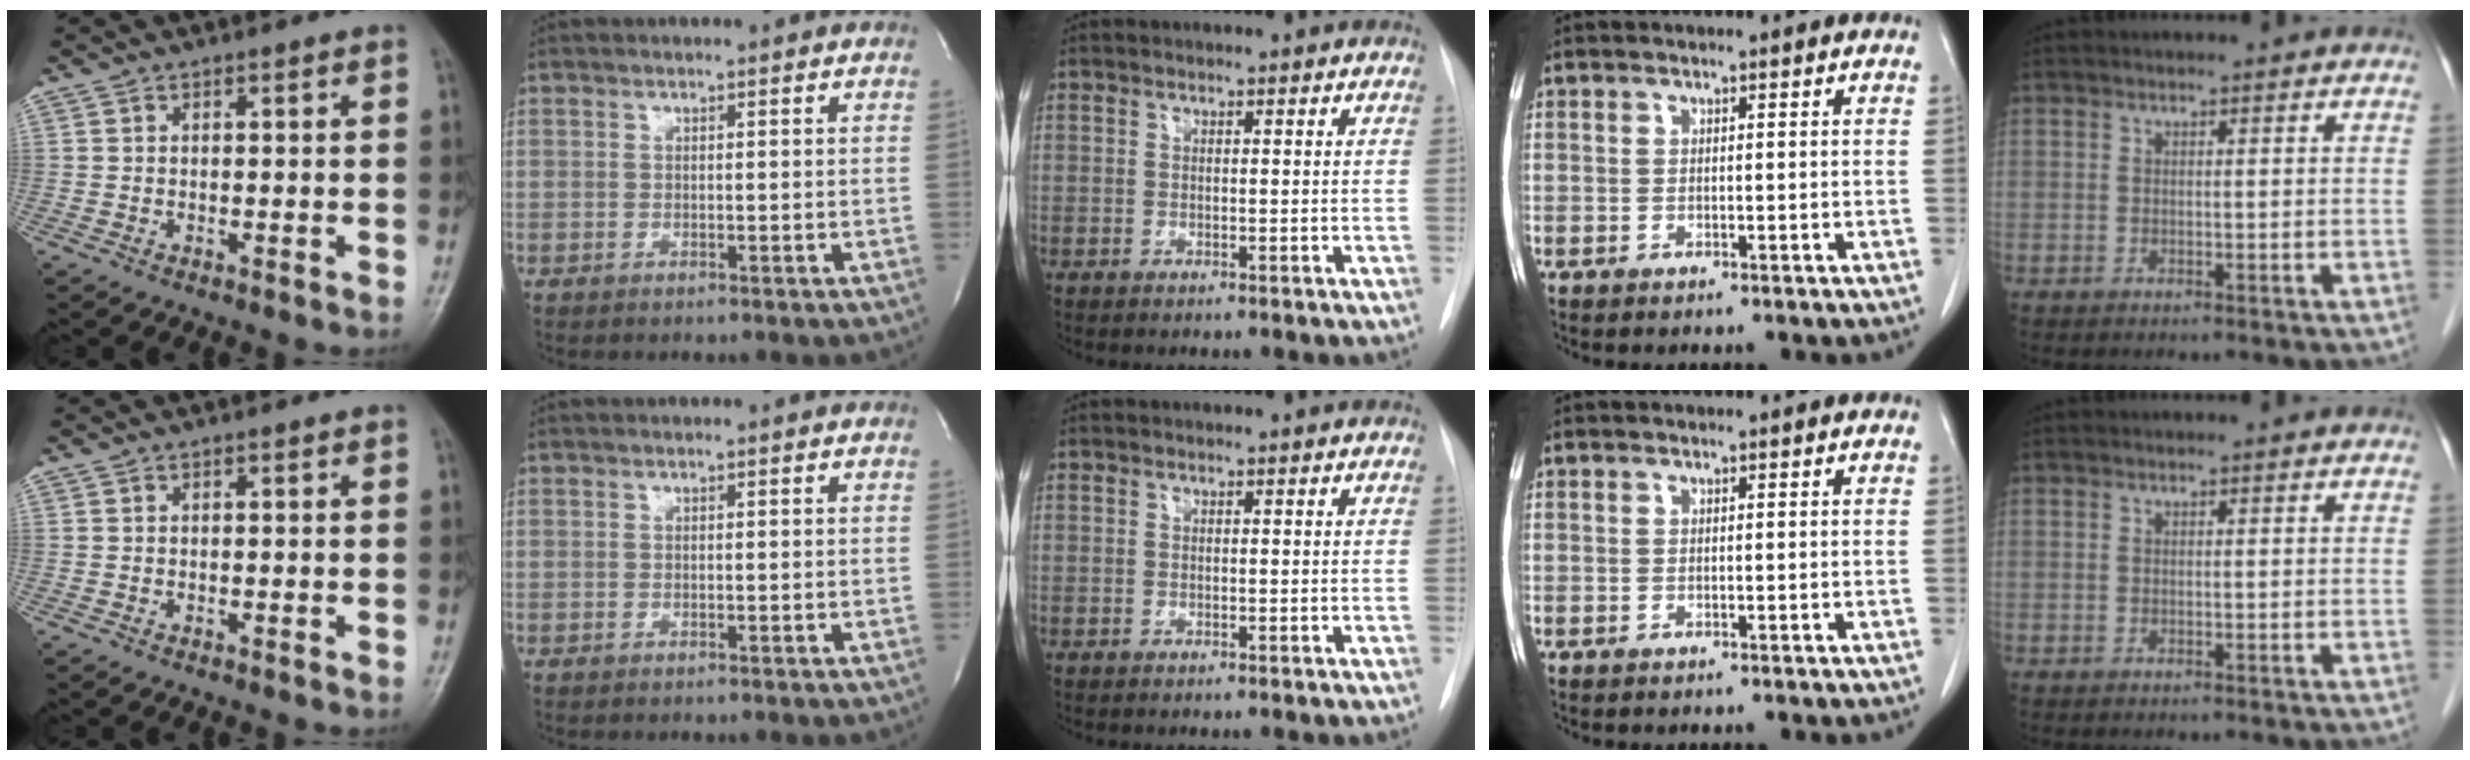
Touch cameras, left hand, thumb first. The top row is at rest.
{}